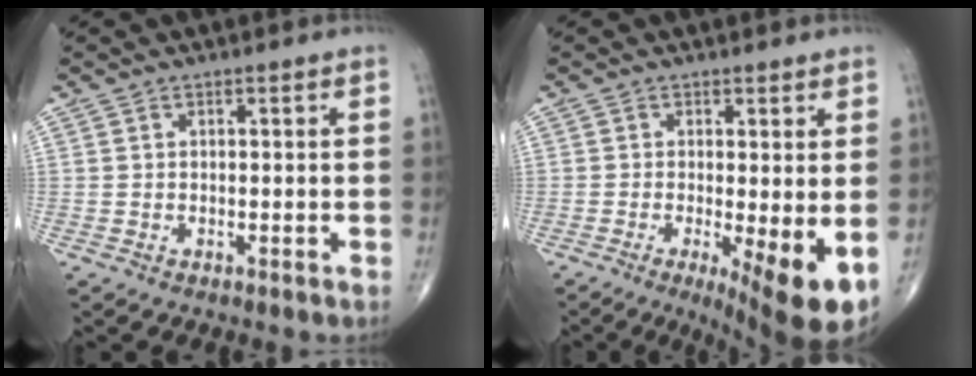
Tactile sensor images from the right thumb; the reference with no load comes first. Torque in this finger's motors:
{"motor_torque": [-0.24, 1.16, 0.32, 0.03, 0.07]}